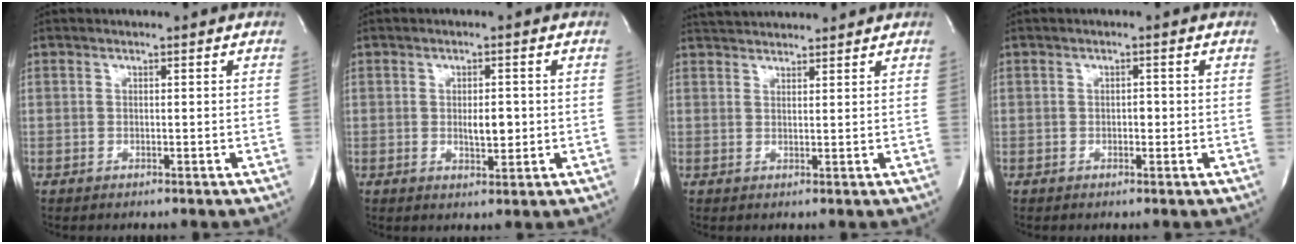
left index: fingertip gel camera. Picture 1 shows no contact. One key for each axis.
{"total": 3.4, "fx": -0.1, "fy": 1.3, "fz": 3.1, "tx": -0.050, "ty": -0.003, "tz": 0.001}
{"total": 6.4, "fx": 6.2, "fy": 0.9, "fz": 1.5, "tx": -0.030, "ty": 0.036, "tz": 0.096}
{"total": 1.2, "fx": -0.2, "fy": 0.6, "fz": 1.0, "tx": -0.013, "ty": 0.002, "tz": -0.003}